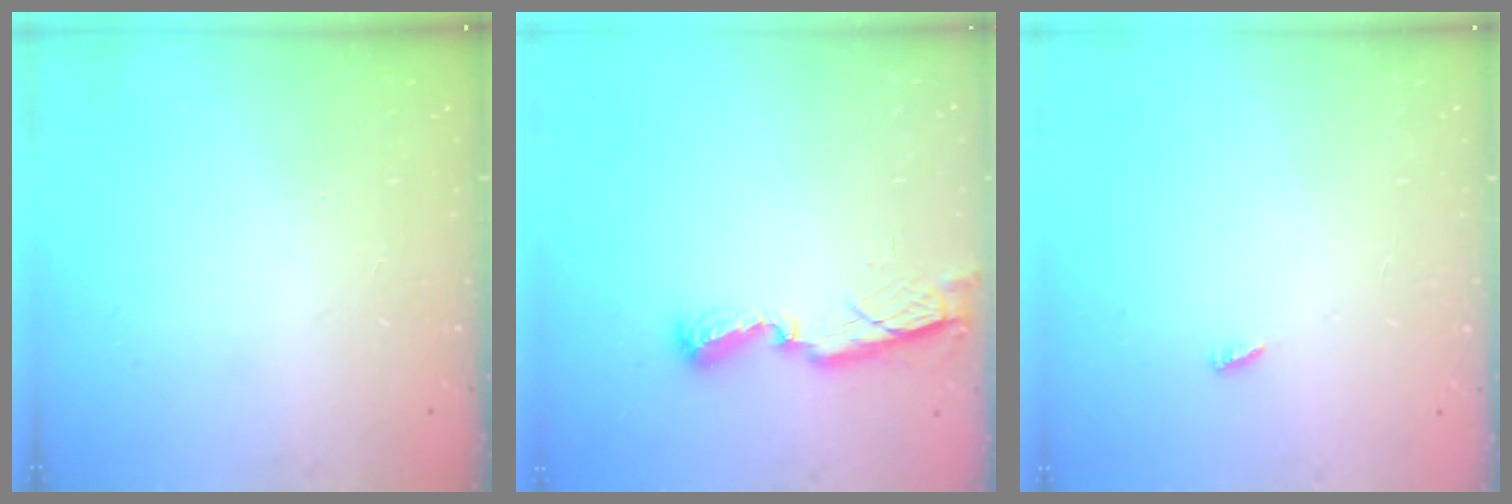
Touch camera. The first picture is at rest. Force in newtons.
{"total": 7.7, "press": 7.7, "slide": 0.2}
{"total": 1.9, "press": 1.9, "slide": 0.3}